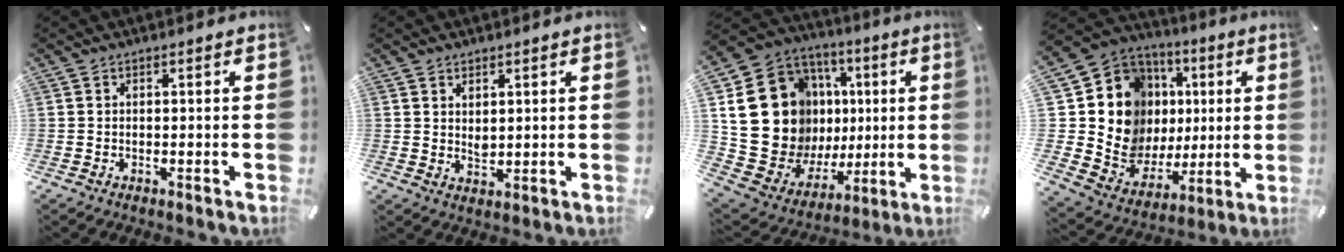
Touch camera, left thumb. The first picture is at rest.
{"total": 2.3, "force": [1.4, 1.6, 0.9], "torque": [-0.011, -0.003, 0.025]}
{"total": 22.6, "force": [4.4, 18.8, 11.8], "torque": [-0.207, -0.033, 0.119]}
{"total": 18.0, "force": [3.8, 15.9, 7.6], "torque": [-0.138, -0.042, 0.099]}